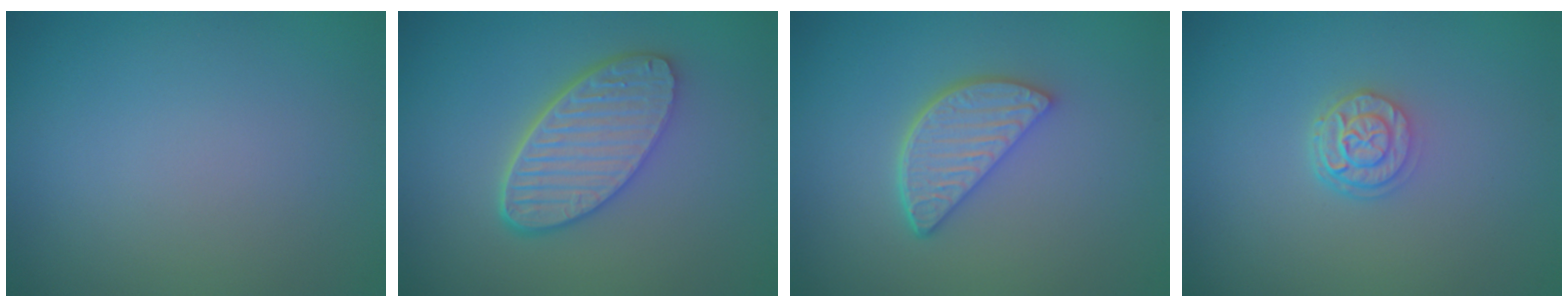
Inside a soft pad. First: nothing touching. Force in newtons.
{"total": 5.6, "press": 4.4, "slide": 3.5}
{"total": 3.9, "press": 3.2, "slide": 2.3}
{"total": 2.7, "press": 2.1, "slide": 1.7}